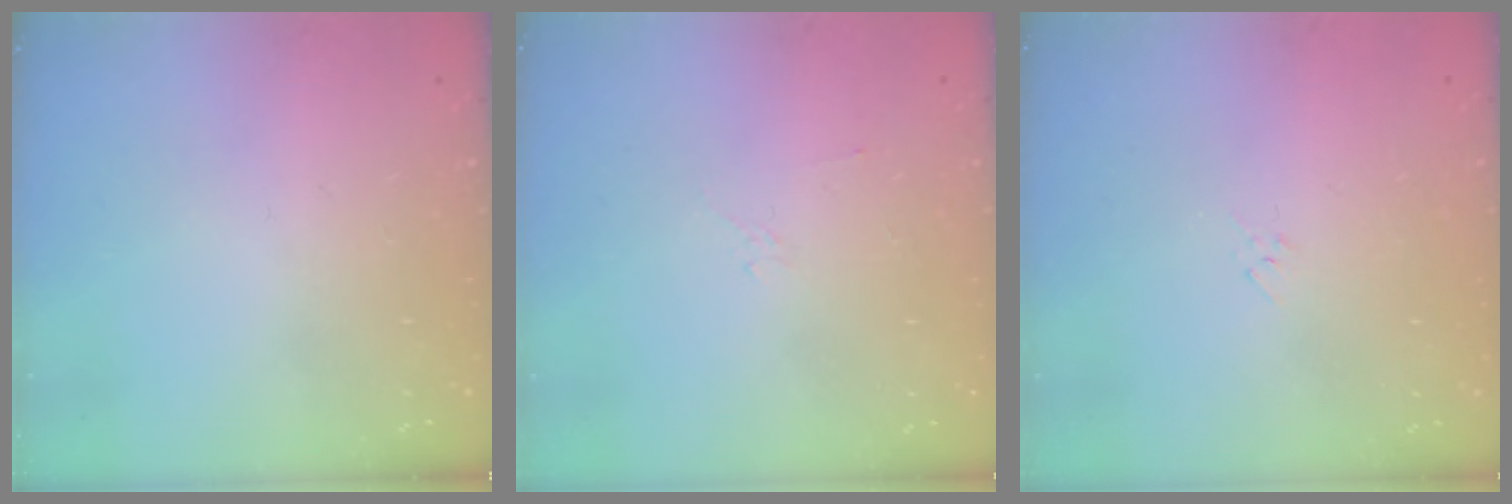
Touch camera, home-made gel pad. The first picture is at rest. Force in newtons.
{"total": 3.1, "press": 3.0, "slide": 0.8}
{"total": 2.9, "press": 2.9, "slide": 0.6}